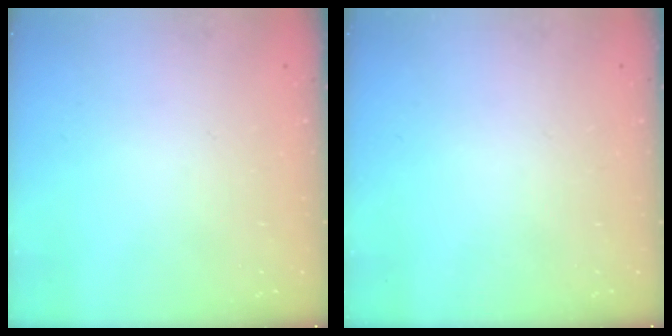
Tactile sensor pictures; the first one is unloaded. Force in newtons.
{"total": 0.0}